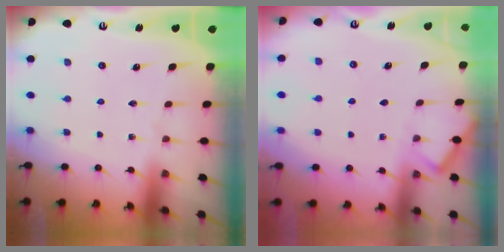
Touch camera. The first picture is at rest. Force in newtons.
{"total": 2.7, "press": 2.6, "slide": 0.3}